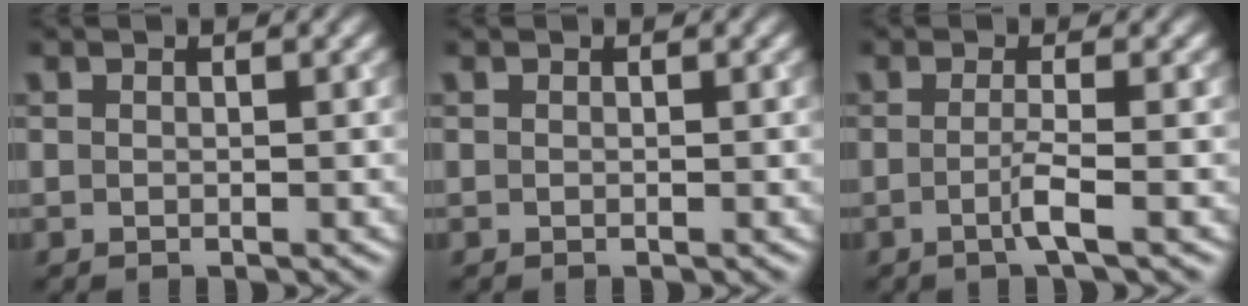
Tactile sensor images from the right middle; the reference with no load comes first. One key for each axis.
{"total": 0.0}
{"total": 2.1, "fx": -0.6, "fy": 0.3, "fz": 2.0, "tx": -0.039, "ty": -0.002, "tz": -0.017}